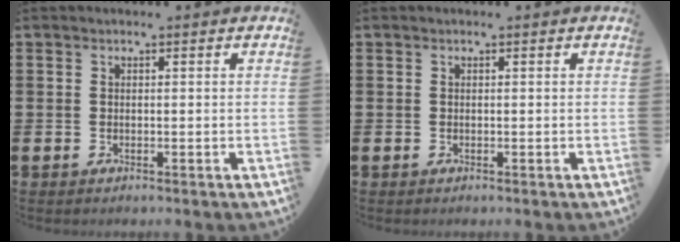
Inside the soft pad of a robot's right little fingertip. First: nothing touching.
{"total": 0.0}